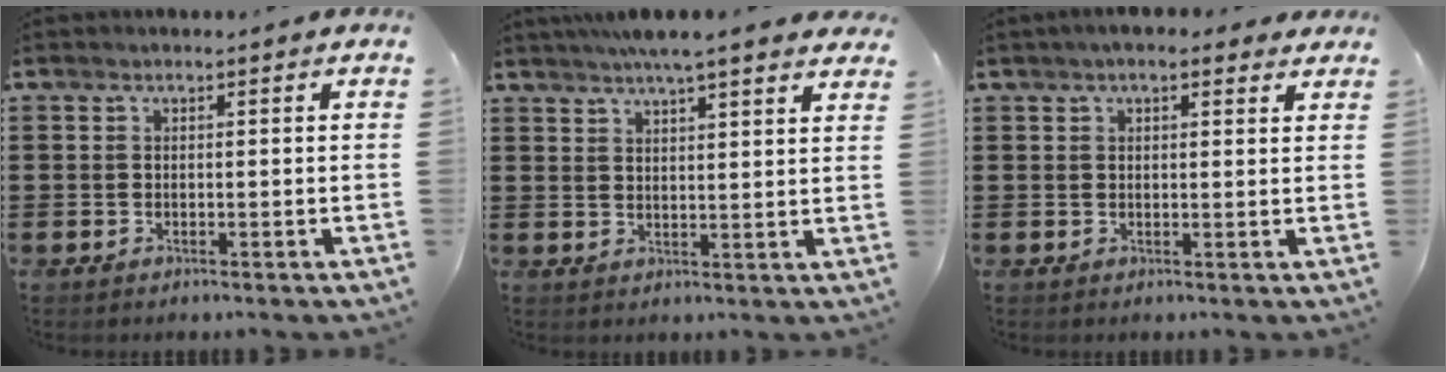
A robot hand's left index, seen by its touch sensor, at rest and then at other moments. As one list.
[{"total": 5.3, "force": [4.7, 0.1, 2.5], "torque": [-0.062, -0.006, 0.084]}, {"total": 3.1, "force": [2.3, 1.2, 1.7], "torque": [-0.040, 0.006, 0.042]}]